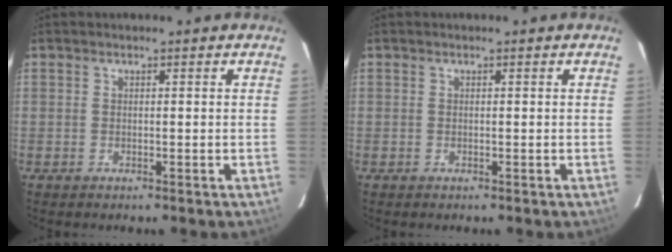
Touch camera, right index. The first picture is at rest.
{"total": 0.0}